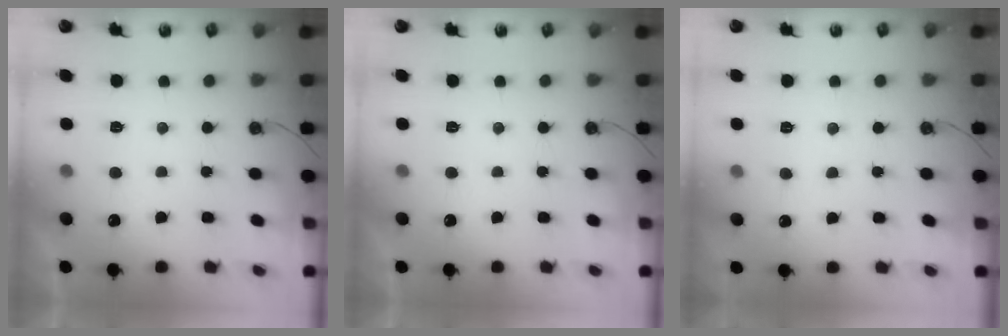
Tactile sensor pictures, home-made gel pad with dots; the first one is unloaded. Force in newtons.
{"total": 0.0}
{"total": 3.9, "press": 3.8, "slide": 0.6}